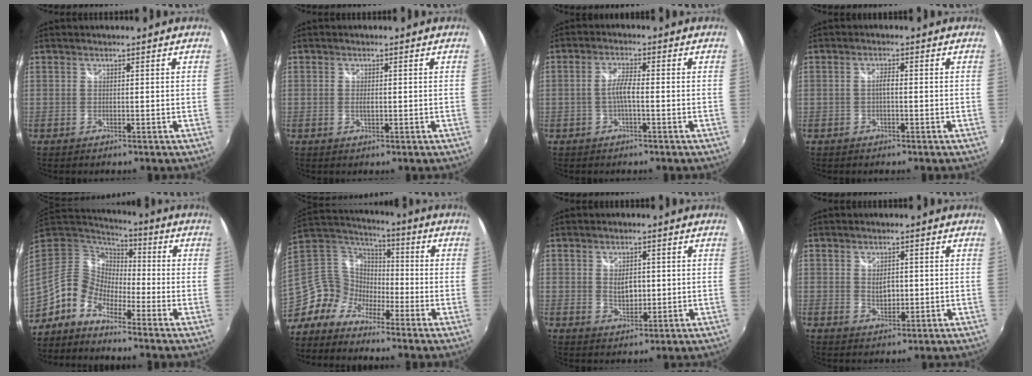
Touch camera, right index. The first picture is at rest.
{"total": 1.2, "force": [-0.2, 0.5, 1.1], "torque": [-0.021, -0.001, -0.004]}
{"total": 3.3, "force": [-1.0, 0.4, 3.1], "torque": [-0.066, 0.006, -0.019]}
{"total": 1.5, "force": [-0.4, 0.4, 1.3], "torque": [-0.026, 0.005, -0.009]}
{"total": 9.1, "force": [-5.5, 6.0, 4.1], "torque": [-0.070, 0.021, -0.124]}
{"total": 10.0, "force": [-7.5, 6.2, 2.3], "torque": [-0.052, 0.031, -0.166]}
{"total": 4.1, "force": [0.4, 2.6, 3.2], "torque": [-0.050, -0.002, 0.008]}
{"total": 3.2, "force": [0.2, 2.1, 2.4], "torque": [-0.037, -0.001, 0.005]}